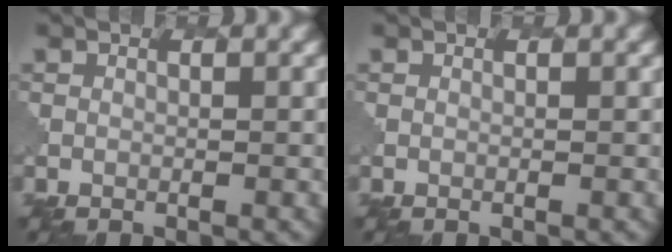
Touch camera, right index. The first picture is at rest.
{"total": 0.0}